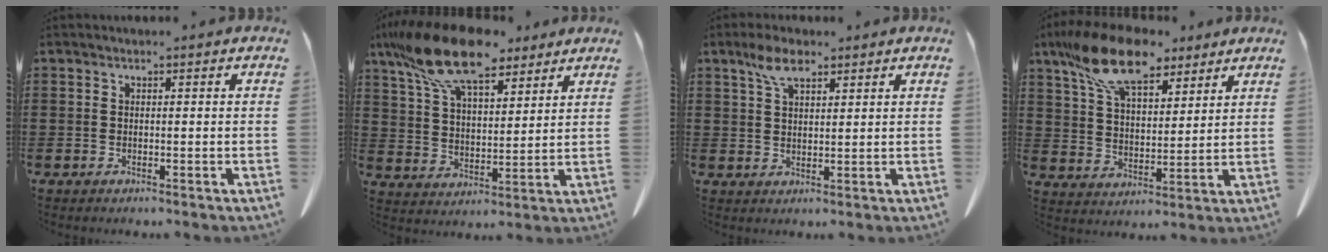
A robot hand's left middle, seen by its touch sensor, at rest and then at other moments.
{"total": 14.9, "force": [11.0, 4.7, 8.8], "torque": [-0.211, -0.027, 0.202]}
{"total": 5.0, "force": [3.1, 2.0, 3.4], "torque": [-0.075, 0.005, 0.057]}
{"total": 13.5, "force": [9.7, 5.2, 7.9], "torque": [-0.172, -0.018, 0.182]}